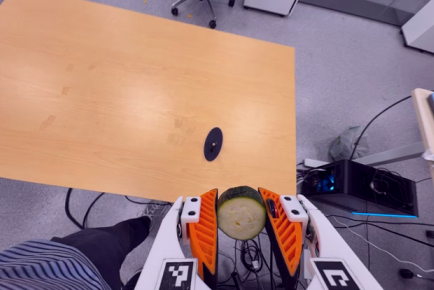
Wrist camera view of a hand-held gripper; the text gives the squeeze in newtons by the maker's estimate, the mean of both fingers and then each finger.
{"total": 12.9, "left": 12.2, "right": 13.6}